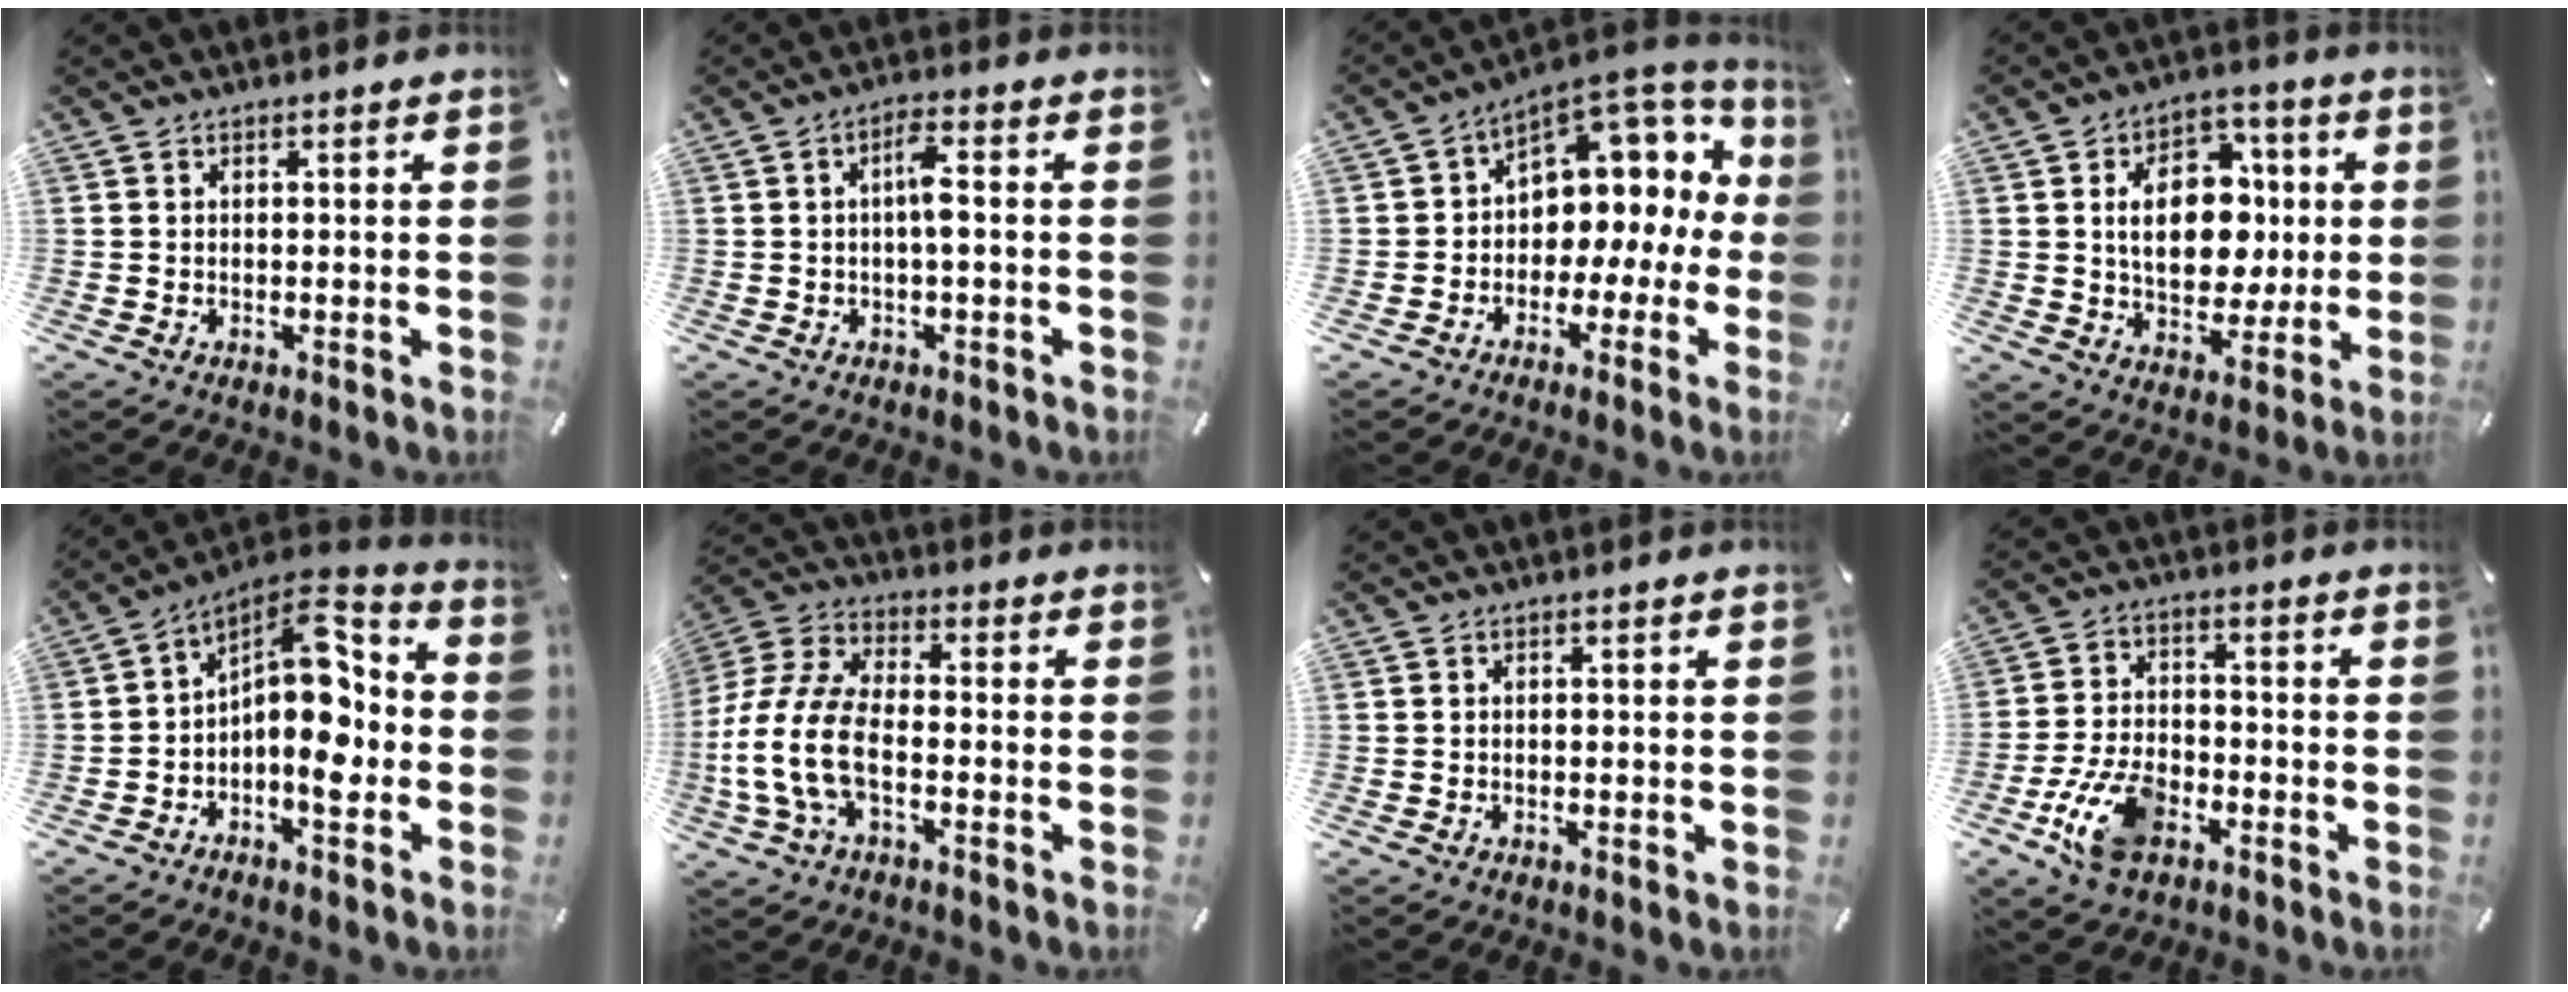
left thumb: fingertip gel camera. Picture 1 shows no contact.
{"total": 4.9, "force": [-0.1, 1.2, 4.7], "torque": [-0.090, 0.011, -0.005]}
{"total": 8.4, "force": [3.9, 6.9, 3.0], "torque": [-0.045, -0.046, 0.070]}
{"total": 14.9, "force": [1.5, 11.2, 9.7], "torque": [-0.154, 0.004, 0.028]}
{"total": 12.7, "force": [-1.3, 7.3, 10.3], "torque": [-0.151, -0.021, -0.027]}
{"total": 13.3, "force": [-4.7, 7.4, 10.0], "torque": [-0.227, 0.003, -0.089]}
{"total": 0.0}
{"total": 12.1, "force": [-5.8, 7.1, 7.9], "torque": [-0.172, 0.019, -0.105]}